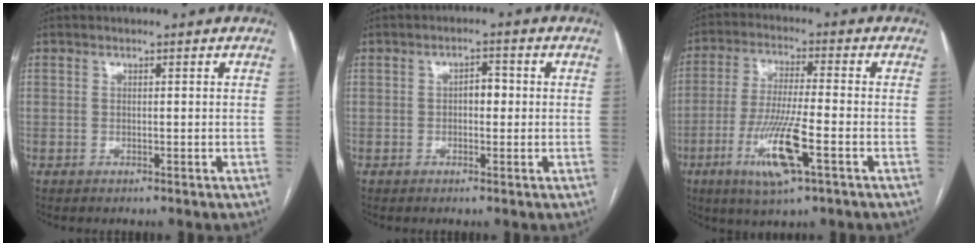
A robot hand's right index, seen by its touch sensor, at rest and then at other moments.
{"total": 2.5, "force": [-0.1, 1.3, 2.2], "torque": [-0.028, 0.012, -0.004]}
{"total": 11.2, "force": [-4.5, 0.8, 10.2], "torque": [-0.204, -0.018, -0.082]}